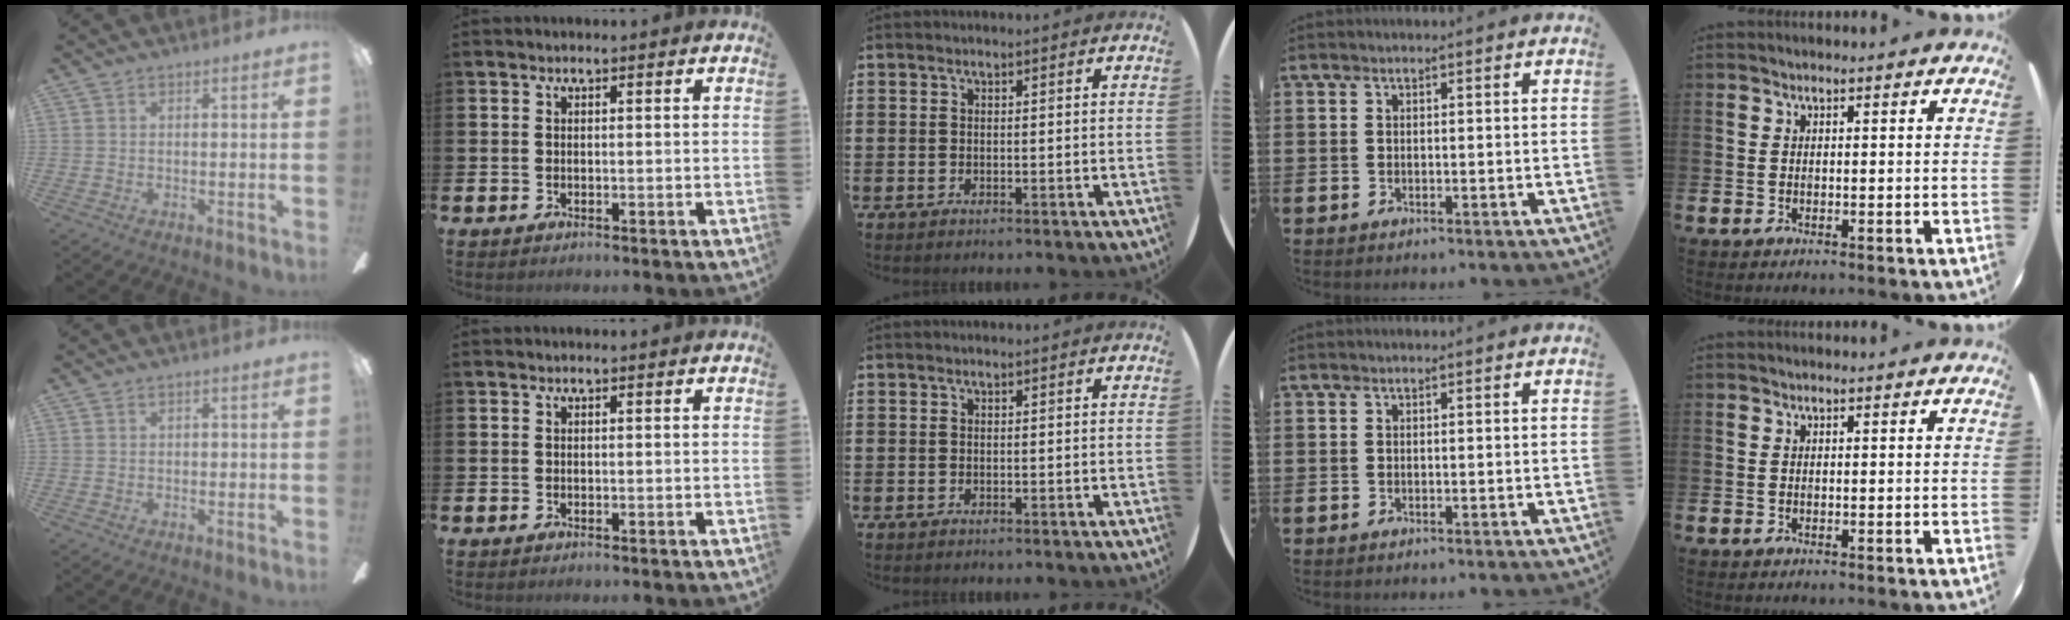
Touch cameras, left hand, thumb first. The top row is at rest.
{"thumb": {"total": 0.5, "force": [-0.2, 0.3, 0.4], "torque": [-0.006, 0.003, -0.004]}}